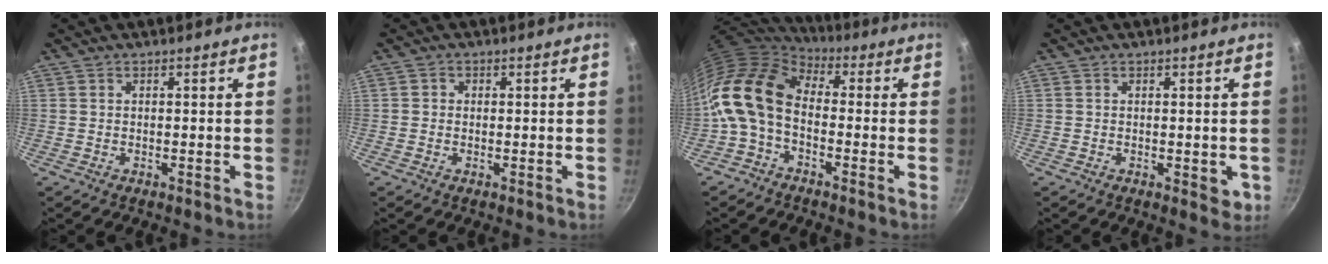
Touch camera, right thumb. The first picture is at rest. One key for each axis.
{"total": 1.1, "fx": -0.1, "fy": 1.0, "fz": 0.3, "tx": -0.002, "ty": 0.002, "tz": -0.004}
{"total": 14.0, "fx": -1.4, "fy": 9.1, "fz": 10.6, "tx": -0.192, "ty": 0.028, "tz": -0.047}
{"total": 2.7, "fx": -0.4, "fy": 1.3, "fz": 2.3, "tx": -0.026, "ty": -0.006, "tz": -0.004}